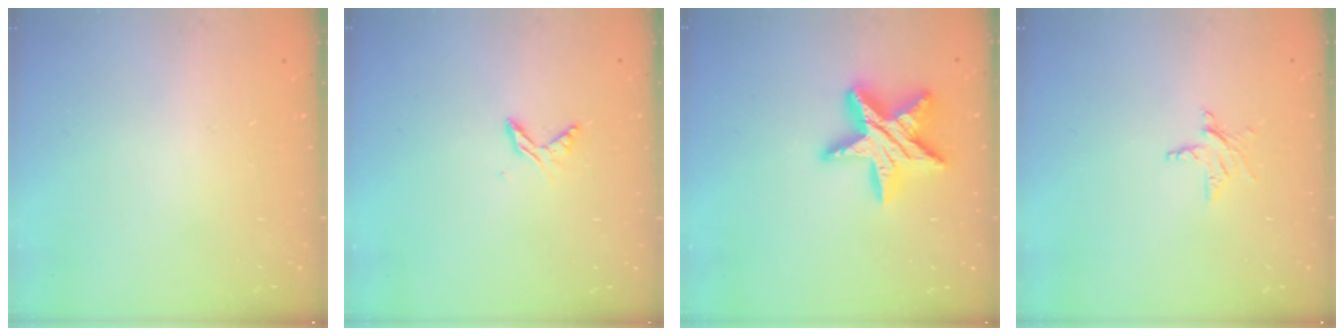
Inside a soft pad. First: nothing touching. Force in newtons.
{"total": 5.2, "press": 5.1, "slide": 0.7}
{"total": 16.9, "press": 16.9, "slide": 0.9}
{"total": 3.8, "press": 3.8, "slide": 0.3}